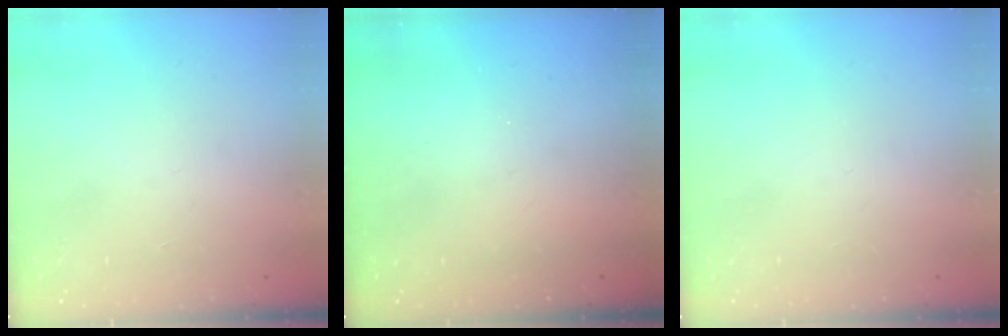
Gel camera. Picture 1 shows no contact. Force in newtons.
{"total": 0.0}
{"total": 0.0}